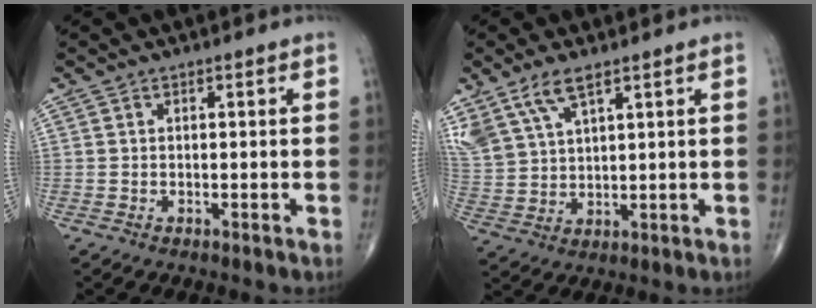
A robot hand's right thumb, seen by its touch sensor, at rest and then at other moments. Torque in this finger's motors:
{"motor_torque": [0.45, 0.61, 0.96, 0.93, 0.05]}